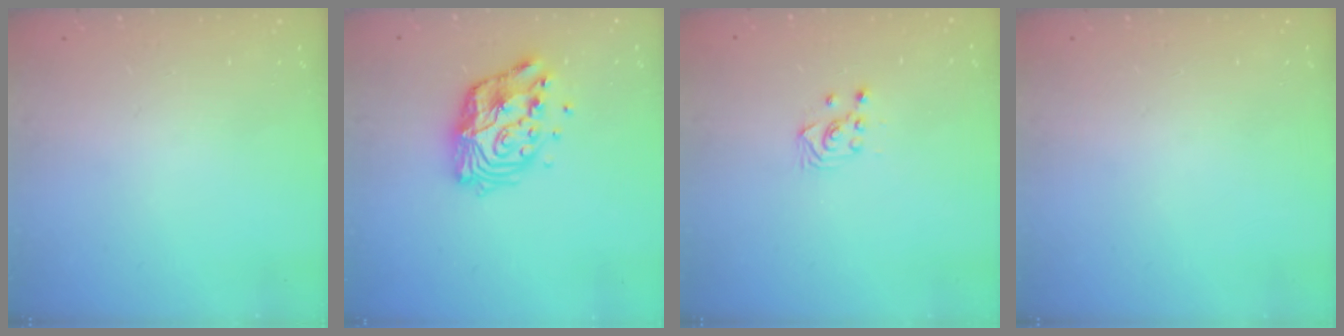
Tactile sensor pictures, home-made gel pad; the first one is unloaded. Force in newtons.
{"total": 13.3, "press": 13.2, "slide": 1.1}
{"total": 2.6, "press": 2.6, "slide": 0.3}
{"total": 0.0}